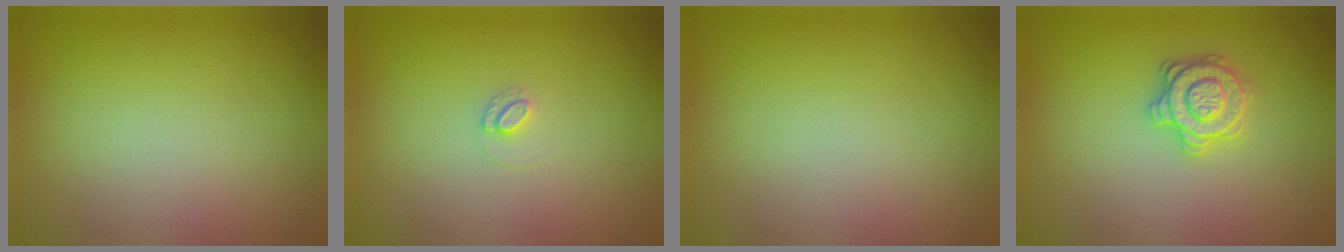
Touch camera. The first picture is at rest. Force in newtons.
{"total": 0.9, "press": 0.9, "slide": 0.1}
{"total": 0.0}
{"total": 2.8, "press": 2.7, "slide": 0.5}